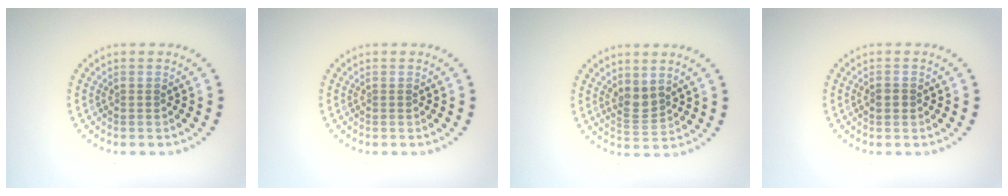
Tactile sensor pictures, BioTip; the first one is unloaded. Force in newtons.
{"total": 0.0}
{"total": 2.2, "press": 1.8, "slide": 1.2}
{"total": 1.4, "press": 1.4, "slide": 0.2}